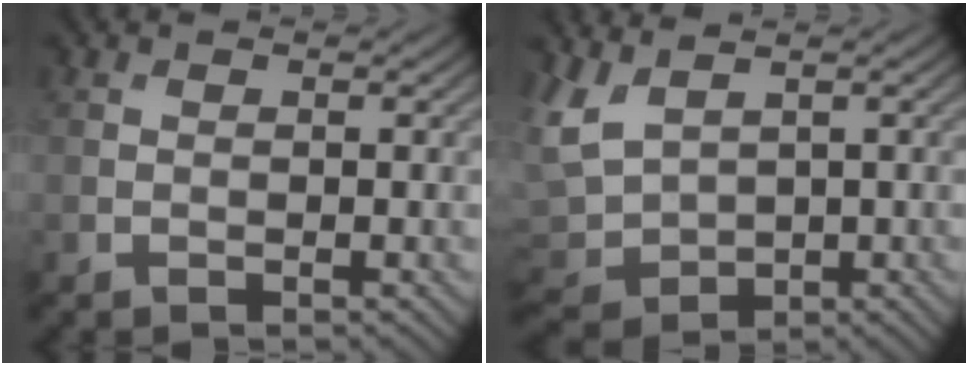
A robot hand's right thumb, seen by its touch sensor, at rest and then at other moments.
{"total": 5.9, "force": [1.4, 4.0, 4.1], "torque": [-0.126, -0.011, 0.027]}